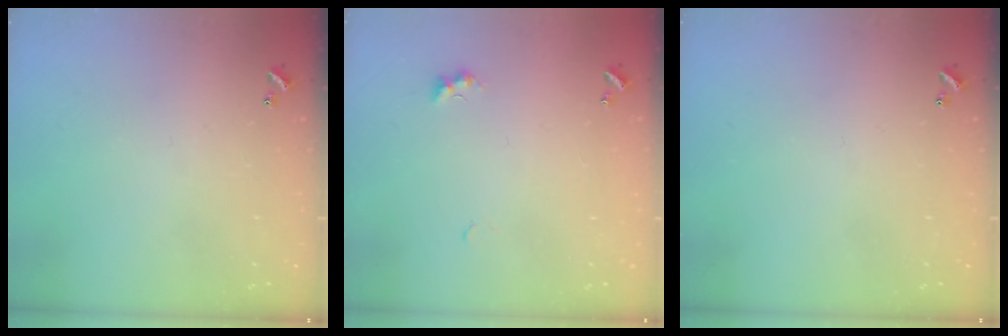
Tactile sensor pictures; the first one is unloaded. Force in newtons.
{"total": 2.7, "press": 2.6, "slide": 0.6}
{"total": 0.0}